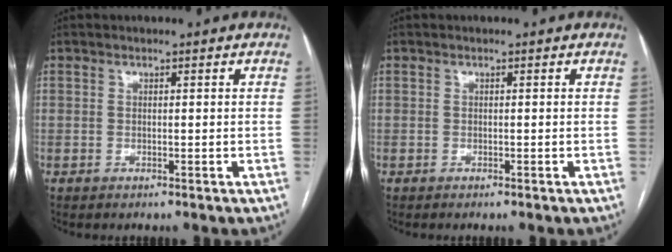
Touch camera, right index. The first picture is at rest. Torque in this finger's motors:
{"motor_torque": [0.01, 0.03, -0.01, 0.01]}